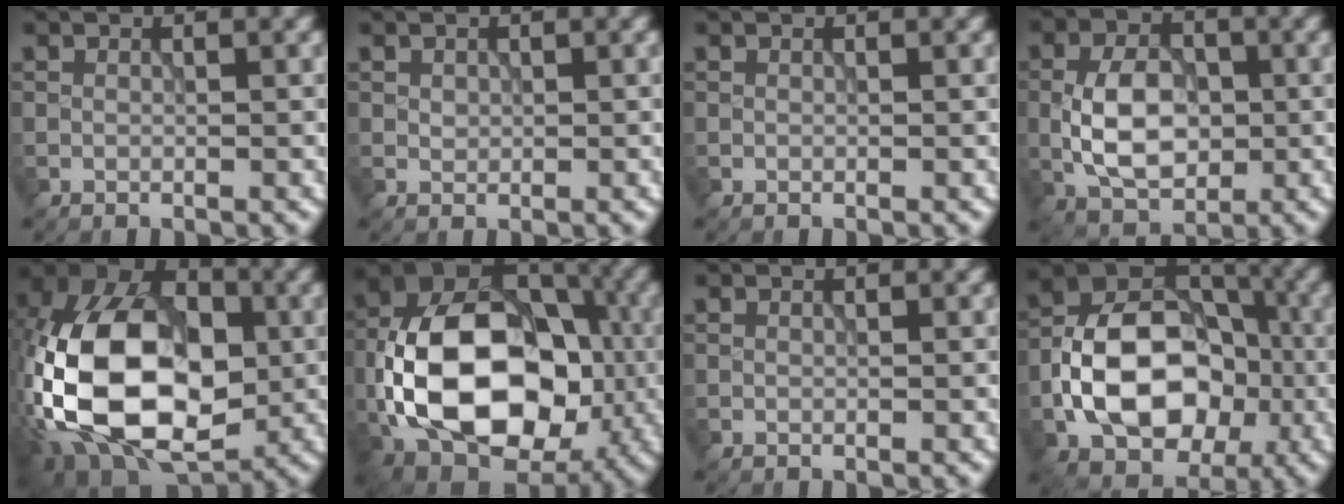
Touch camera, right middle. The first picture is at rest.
{"total": 0.7, "force": [0.3, 0.6, 0.2], "torque": [-0.004, -0.002, 0.006]}
{"total": 0.0}
{"total": 6.2, "force": [-0.9, 3.8, 4.8], "torque": [-0.089, 0.001, -0.019]}
{"total": 17.8, "force": [-2.4, 11.4, 13.4], "torque": [-0.252, 0.015, -0.058]}
{"total": 16.6, "force": [-3.2, 11.0, 12.0], "torque": [-0.216, 0.008, -0.073]}
{"total": 0.0}
{"total": 12.1, "force": [-2.9, 8.4, 8.2], "torque": [-0.143, 0.008, -0.062]}